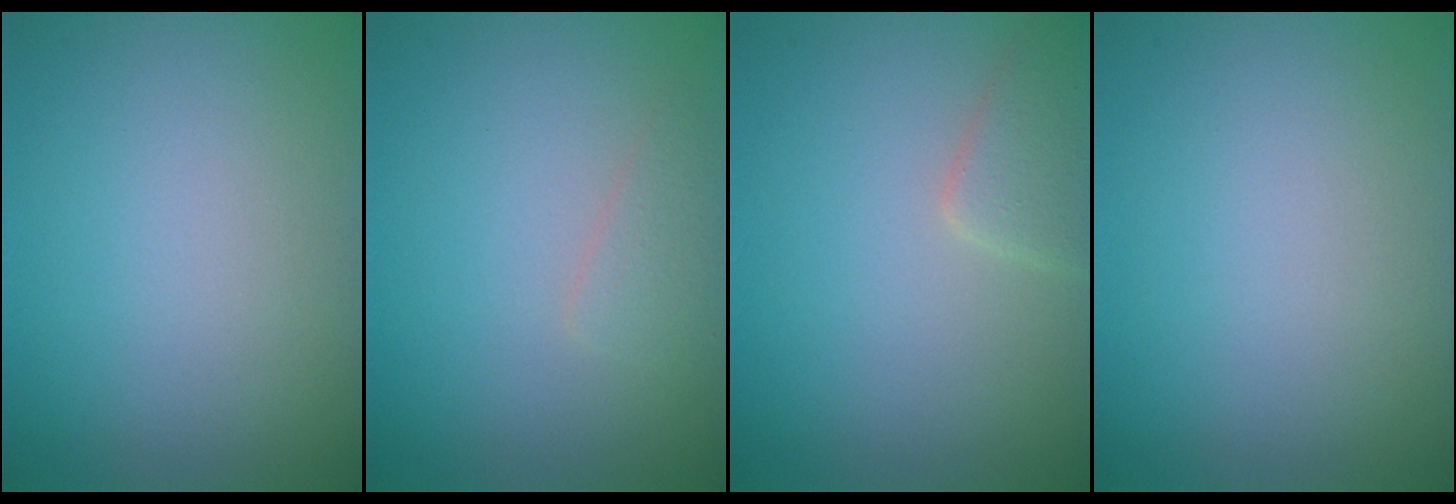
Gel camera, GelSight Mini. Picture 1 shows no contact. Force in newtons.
{"total": 1.3, "press": 1.3, "slide": 0.1}
{"total": 2.4, "press": 2.4, "slide": 0.1}
{"total": 0.0}